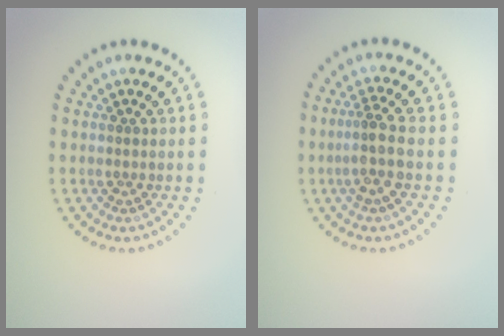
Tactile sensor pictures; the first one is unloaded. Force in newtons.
{"total": 2.6, "press": 2.0, "slide": 1.7}